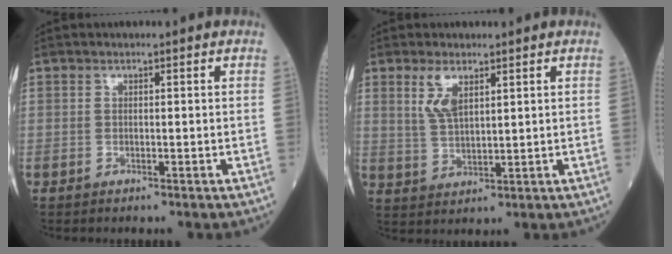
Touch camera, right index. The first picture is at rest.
{"total": 4.5, "force": [2.5, 1.5, 3.5], "torque": [-0.080, 0.001, 0.058]}